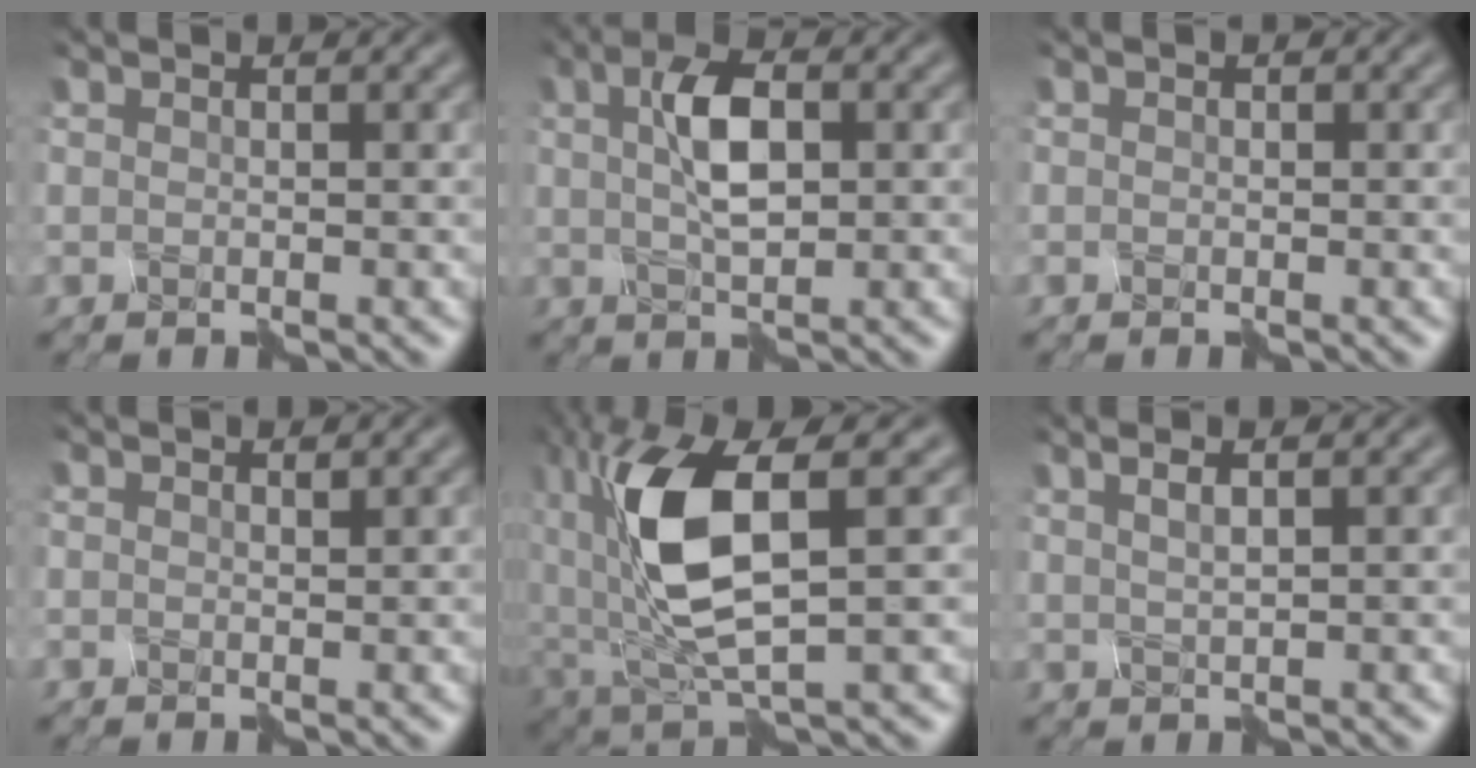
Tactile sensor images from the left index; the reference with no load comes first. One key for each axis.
{"total": 4.4, "fx": 0.5, "fy": 1.8, "fz": 4.0, "tx": -0.084, "ty": 0.009, "tz": 0.008}
{"total": 0.5, "fx": -0.4, "fy": 0.3, "fz": 0.0, "tx": 0.002, "ty": 0.000, "tz": -0.009}
{"total": 0.0}
{"total": 9.6, "fx": 1.1, "fy": 3.9, "fz": 8.7, "tx": -0.190, "ty": 0.001, "tz": 0.024}
{"total": 2.1, "fx": 1.0, "fy": 0.4, "fz": 1.8, "tx": -0.016, "ty": 0.008, "tz": 0.006}